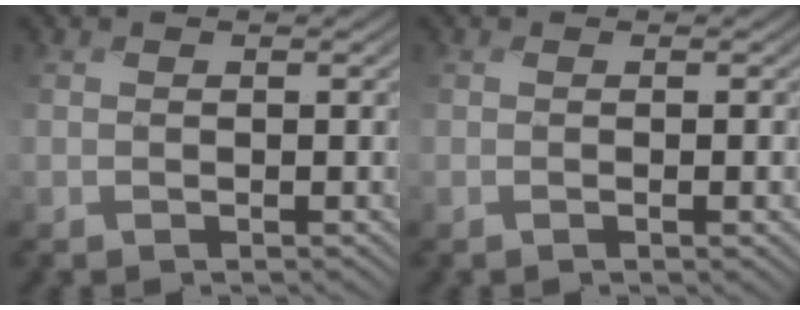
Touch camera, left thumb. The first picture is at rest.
{"total": 1.9, "force": [-0.2, 0.2, 1.9], "torque": [-0.031, 0.001, -0.005]}